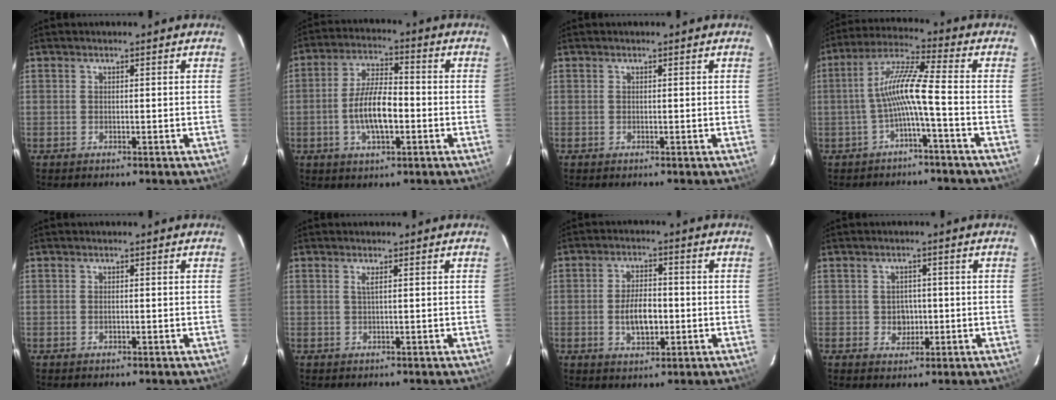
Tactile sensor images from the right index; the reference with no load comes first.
{"total": 9.5, "force": [-2.3, 3.6, 8.5], "torque": [-0.168, 0.003, -0.039]}
{"total": 0.0}
{"total": 8.3, "force": [-2.6, -0.3, 7.9], "torque": [-0.173, 0.017, -0.048]}
{"total": 0.6, "force": [-0.2, 0.4, 0.5], "torque": [-0.009, 0.001, -0.002]}
{"total": 1.0, "force": [0.3, -0.3, 0.9], "torque": [-0.019, 0.000, 0.004]}
{"total": 6.8, "force": [-1.3, 3.5, 5.6], "torque": [-0.110, 0.001, -0.017]}
{"total": 3.4, "force": [-0.4, 3.2, 1.3], "torque": [-0.024, 0.008, 0.001]}